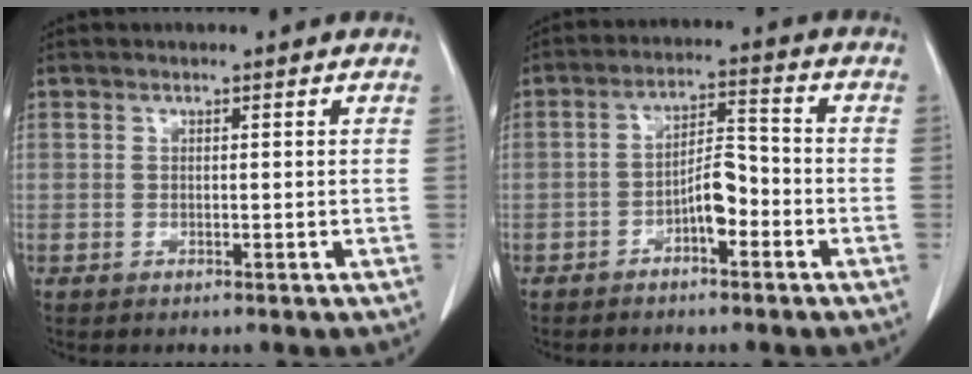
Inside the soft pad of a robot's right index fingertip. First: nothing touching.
{"total": 5.4, "force": [-2.4, 1.8, 4.4], "torque": [-0.077, 0.021, -0.039]}